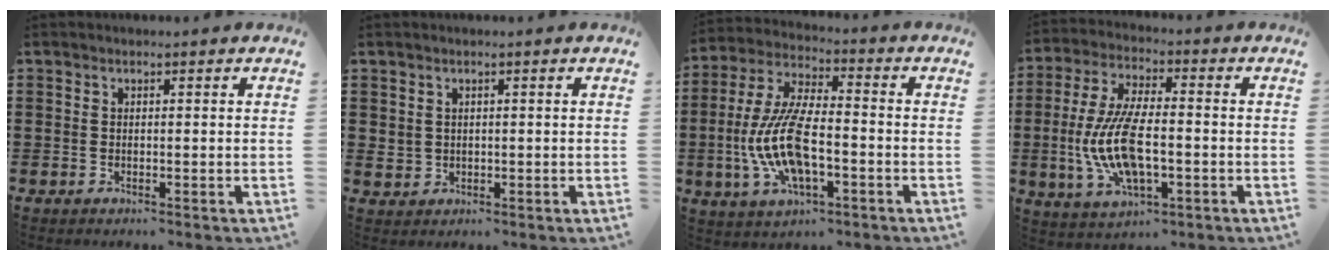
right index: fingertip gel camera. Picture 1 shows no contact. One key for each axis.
{"total": 1.4, "fx": 0.8, "fy": 1.1, "fz": 0.2, "tx": -0.008, "ty": 0.003, "tz": 0.015}
{"total": 11.9, "fx": -3.0, "fy": 4.6, "fz": 10.6, "tx": -0.251, "ty": -0.014, "tz": -0.063}
{"total": 12.0, "fx": -2.3, "fy": 4.8, "fz": 10.7, "tx": -0.246, "ty": -0.015, "tz": -0.047}